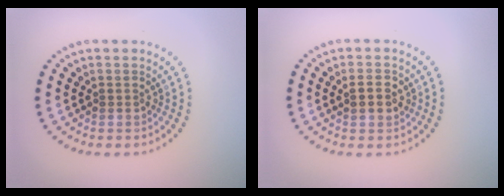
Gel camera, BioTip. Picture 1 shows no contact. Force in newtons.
{"total": 1.6, "press": 1.6, "slide": 0.2}